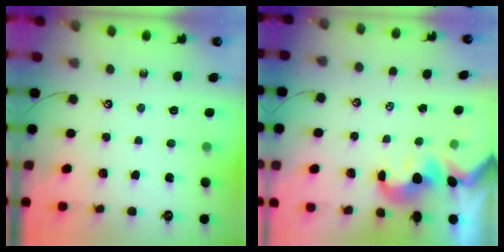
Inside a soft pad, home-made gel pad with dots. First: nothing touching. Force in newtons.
{"total": 0.8, "press": 0.6, "slide": 0.4}